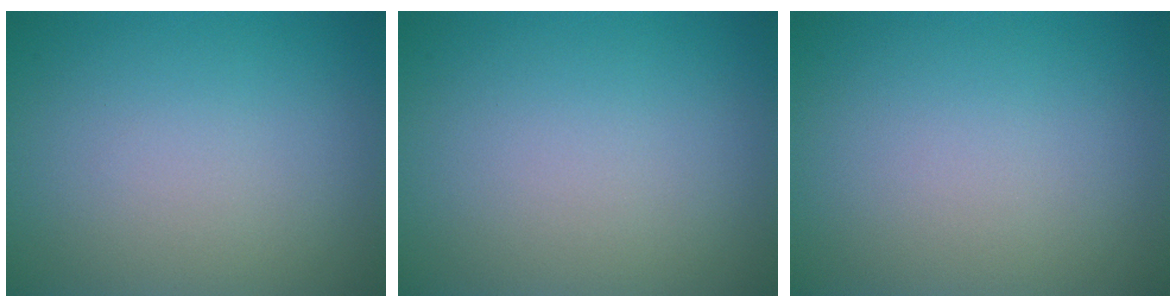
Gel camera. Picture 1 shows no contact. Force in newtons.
{"total": 0.0}
{"total": 0.0}